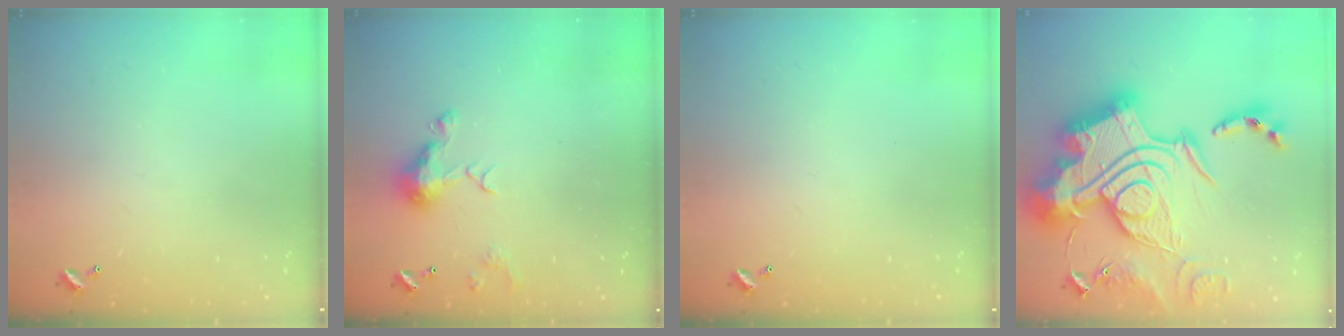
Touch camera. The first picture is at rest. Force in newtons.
{"total": 7.3, "press": 7.3, "slide": 1.0}
{"total": 0.0}
{"total": 0.6, "press": 0.6, "slide": 0.0}